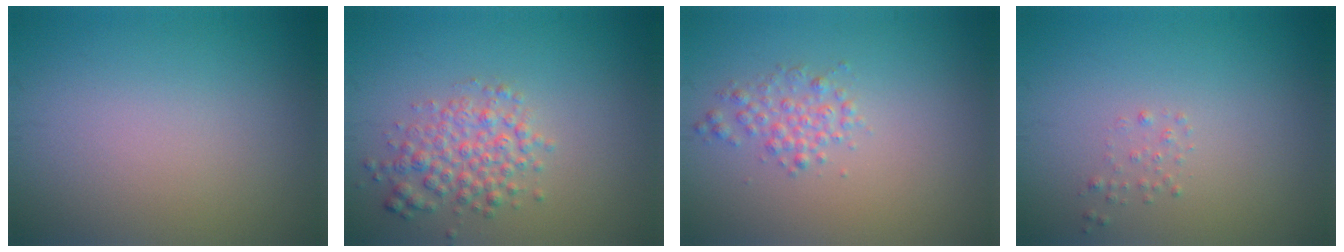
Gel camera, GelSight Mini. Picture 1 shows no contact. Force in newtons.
{"total": 3.2, "press": 3.2, "slide": 0.1}
{"total": 1.8, "press": 1.8, "slide": 0.0}
{"total": 0.6, "press": 0.6, "slide": 0.1}